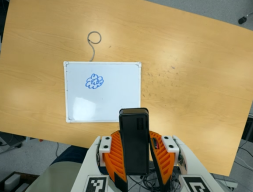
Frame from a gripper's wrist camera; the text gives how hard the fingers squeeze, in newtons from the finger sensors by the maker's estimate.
{"total": 9.3, "left": 8.0, "right": 10.6}